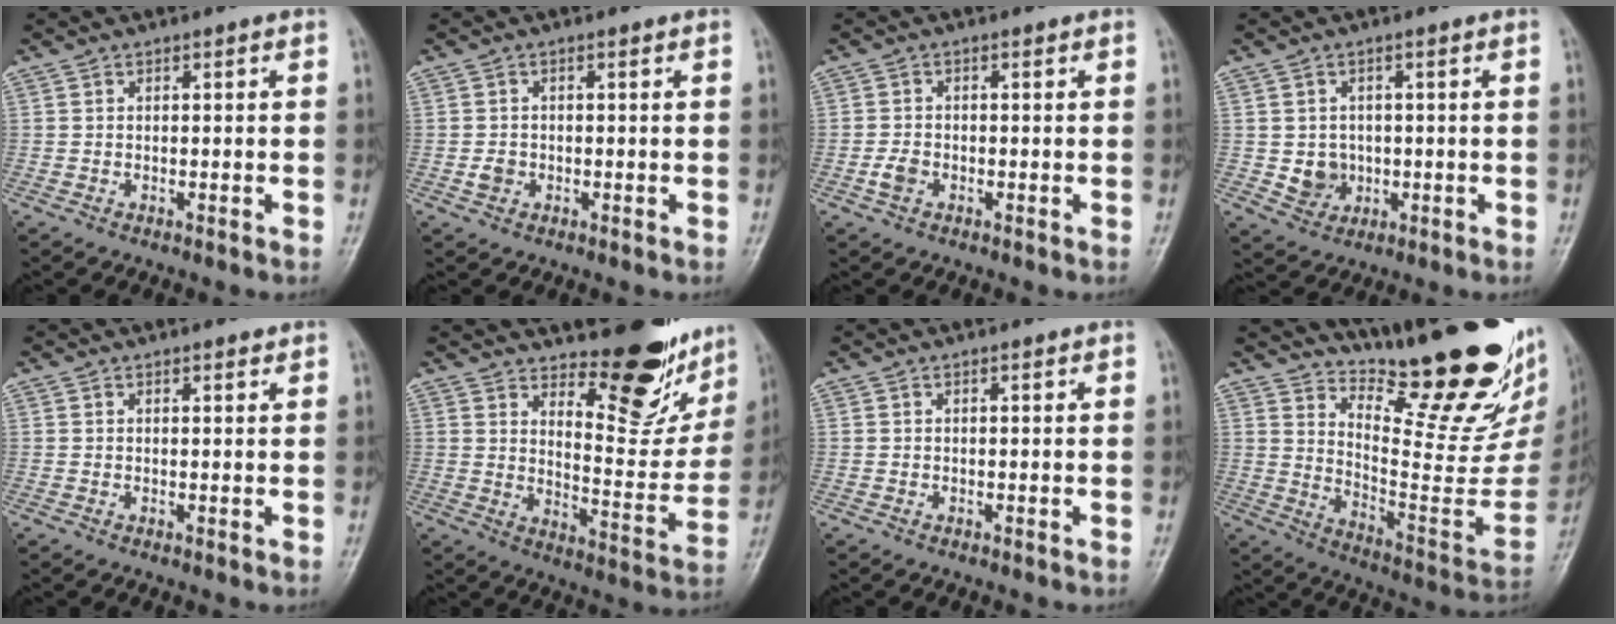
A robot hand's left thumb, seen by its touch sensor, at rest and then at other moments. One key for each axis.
{"total": 2.0, "fx": -0.3, "fy": 1.7, "fz": 1.0, "tx": -0.009, "ty": 0.003, "tz": -0.003}
{"total": 2.4, "fx": -0.7, "fy": 1.7, "fz": 1.5, "tx": -0.029, "ty": 0.004, "tz": -0.015}
{"total": 4.6, "fx": -0.1, "fy": 4.1, "fz": 2.0, "tx": -0.012, "ty": 0.001, "tz": 0.007}
{"total": 0.9, "fx": 0.8, "fy": 0.3, "fz": 0.2, "tx": -0.003, "ty": -0.008, "tz": 0.012}
{"total": 16.6, "fx": 13.1, "fy": 5.8, "fz": 8.3, "tx": -0.062, "ty": -0.118, "tz": 0.183}
{"total": 0.0}
{"total": 26.3, "fx": 19.0, "fy": 6.7, "fz": 16.9, "tx": -0.216, "ty": -0.140, "tz": 0.283}